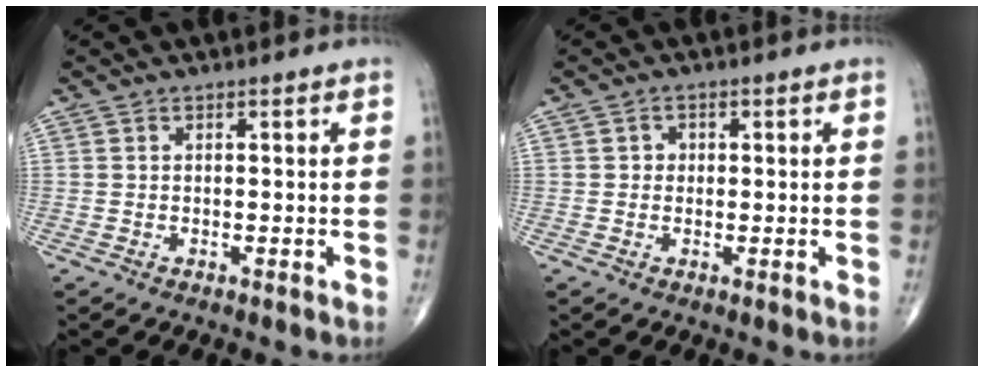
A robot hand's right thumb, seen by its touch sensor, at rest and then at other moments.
{"total": 1.6, "force": [0.2, 1.5, 0.6], "torque": [0.000, 0.003, 0.000]}